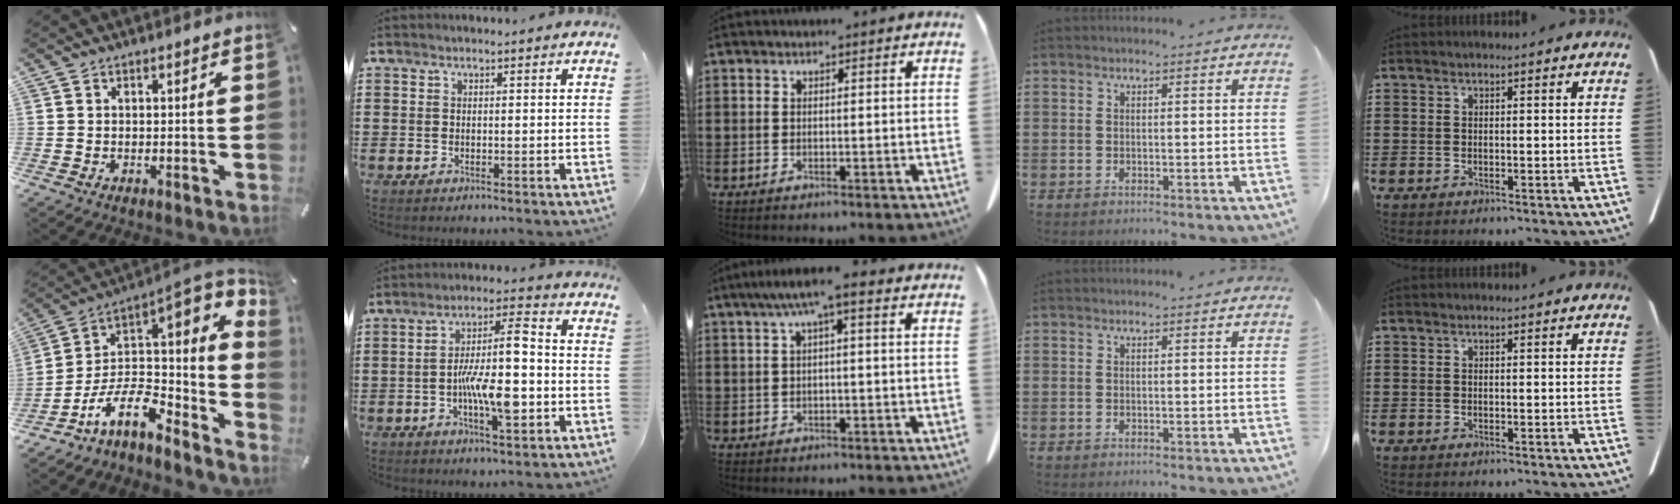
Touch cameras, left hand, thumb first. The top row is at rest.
{"thumb": {"total": 11.3, "force": [-1.6, 6.3, 9.3], "torque": [-0.162, -0.026, -0.029]}, "index": {"total": 11.5, "force": [-2.2, 3.4, 10.7], "torque": [-0.189, 0.008, -0.041]}, "middle": {"total": 4.0, "force": [0.4, 0.5, 4.0], "torque": [-0.075, 0.007, 0.003]}}